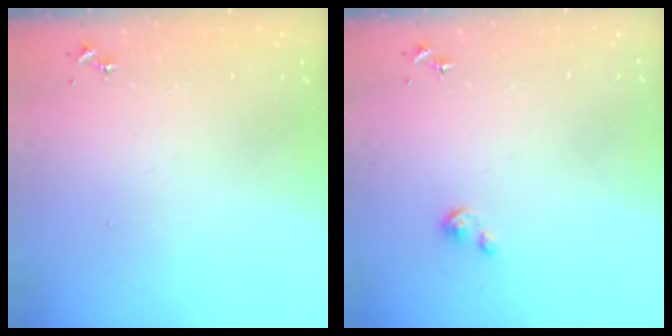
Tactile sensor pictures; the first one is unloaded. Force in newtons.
{"total": 2.2, "press": 2.2, "slide": 0.2}